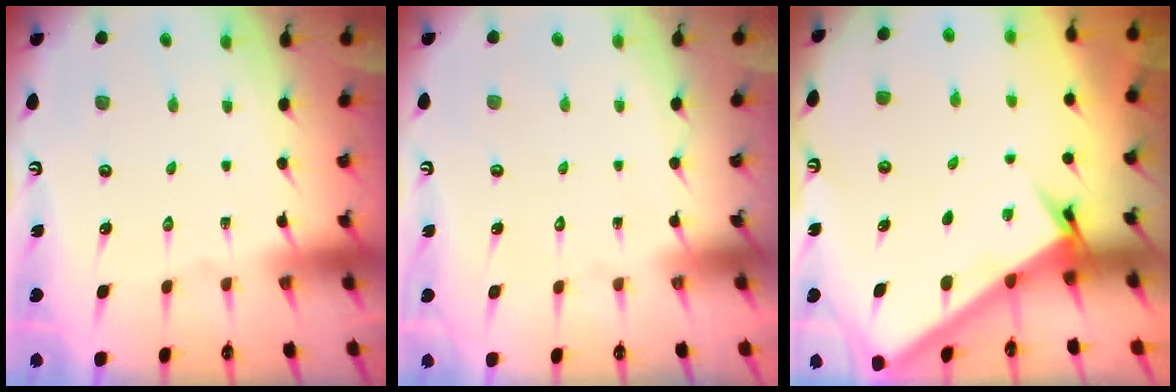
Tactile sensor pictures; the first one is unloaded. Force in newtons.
{"total": 1.7, "press": 1.7, "slide": 0.1}
{"total": 3.2, "press": 3.2, "slide": 0.3}